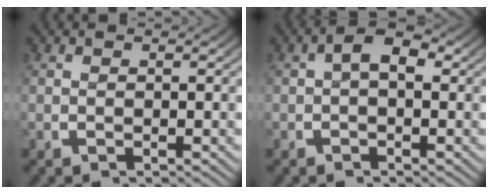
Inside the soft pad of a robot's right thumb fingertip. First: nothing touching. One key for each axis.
{"total": 3.3, "fx": 0.6, "fy": 2.0, "fz": 2.6, "tx": -0.037, "ty": 0.006, "tz": 0.000}